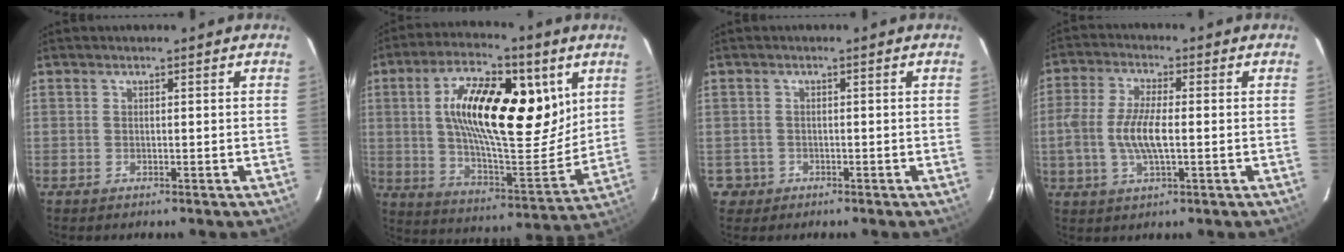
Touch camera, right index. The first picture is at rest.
{"total": 22.1, "force": [6.7, 9.2, 18.9], "torque": [-0.325, 0.010, 0.110]}
{"total": 2.7, "force": [-0.9, 2.6, 0.1], "torque": [-0.005, 0.011, -0.011]}
{"total": 8.5, "force": [-1.1, 2.9, 7.9], "torque": [-0.165, 0.001, -0.024]}